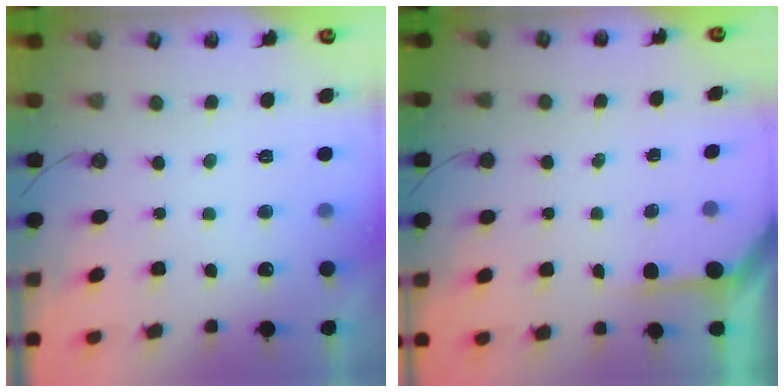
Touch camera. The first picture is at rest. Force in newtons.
{"total": 2.1, "press": 2.1, "slide": 0.3}